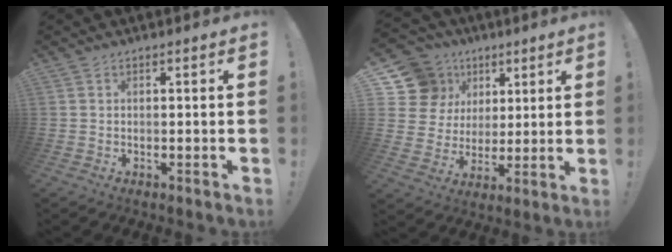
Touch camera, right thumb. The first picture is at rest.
{"total": 14.9, "force": [6.7, 12.4, 5.0], "torque": [-0.080, -0.030, 0.150]}